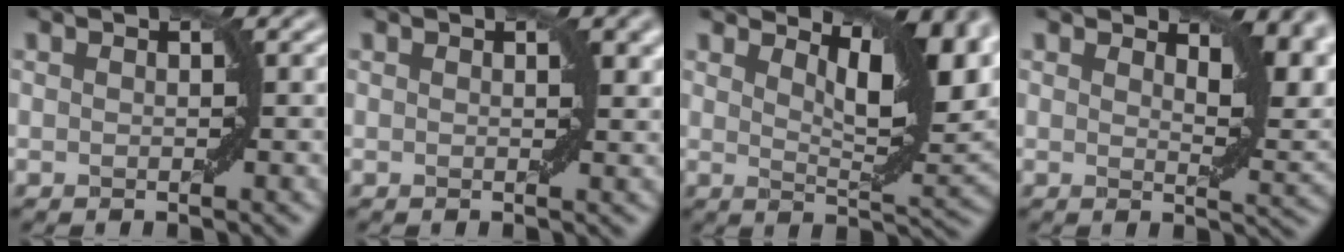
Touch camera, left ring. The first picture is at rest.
{"total": 1.3, "force": [0.6, 0.4, 1.1], "torque": [-0.008, -0.001, 0.011]}
{"total": 8.4, "force": [4.6, 2.5, 6.5], "torque": [-0.101, 0.005, 0.081]}
{"total": 5.0, "force": [3.0, 1.9, 3.5], "torque": [-0.044, -0.002, 0.043]}